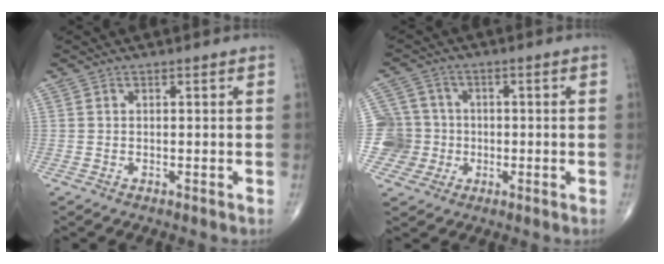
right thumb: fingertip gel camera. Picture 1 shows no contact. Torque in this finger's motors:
{"motor_torque": [-0.36, -0.08, -0.08, 0.17, -0.10]}